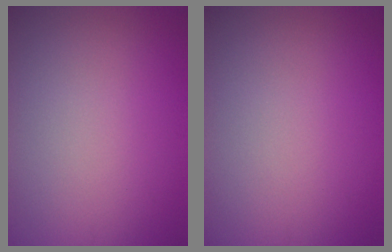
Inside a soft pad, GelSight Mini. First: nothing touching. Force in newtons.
{"total": 0.0}